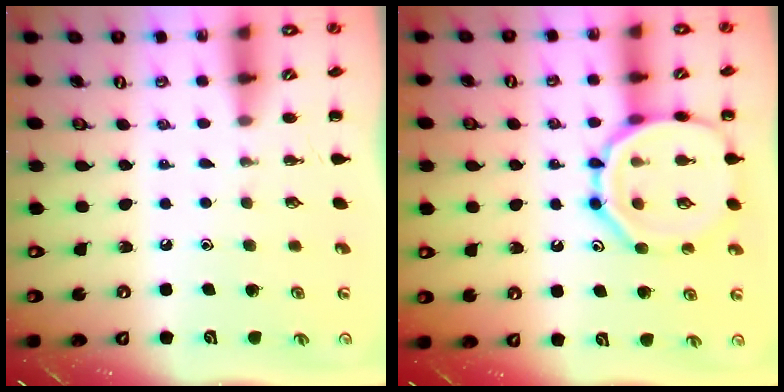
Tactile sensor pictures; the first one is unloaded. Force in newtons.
{"total": 15.3, "press": 15.2, "slide": 1.4}